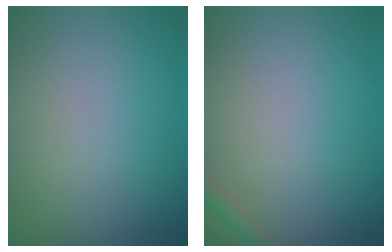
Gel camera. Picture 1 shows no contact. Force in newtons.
{"total": 1.0, "press": 1.0, "slide": 0.0}